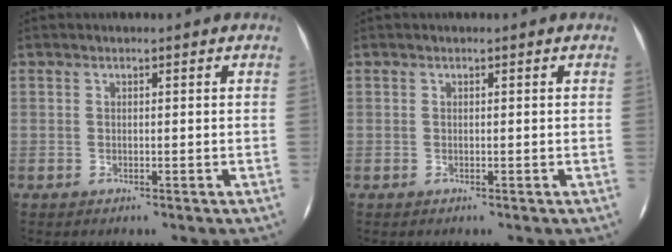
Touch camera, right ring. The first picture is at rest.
{"total": 0.0}